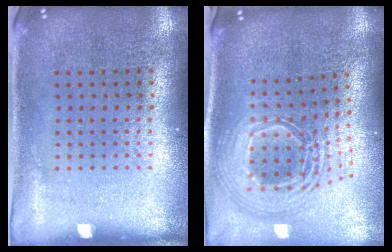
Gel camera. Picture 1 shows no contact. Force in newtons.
{"total": 2.6, "press": 1.9, "slide": 1.8}